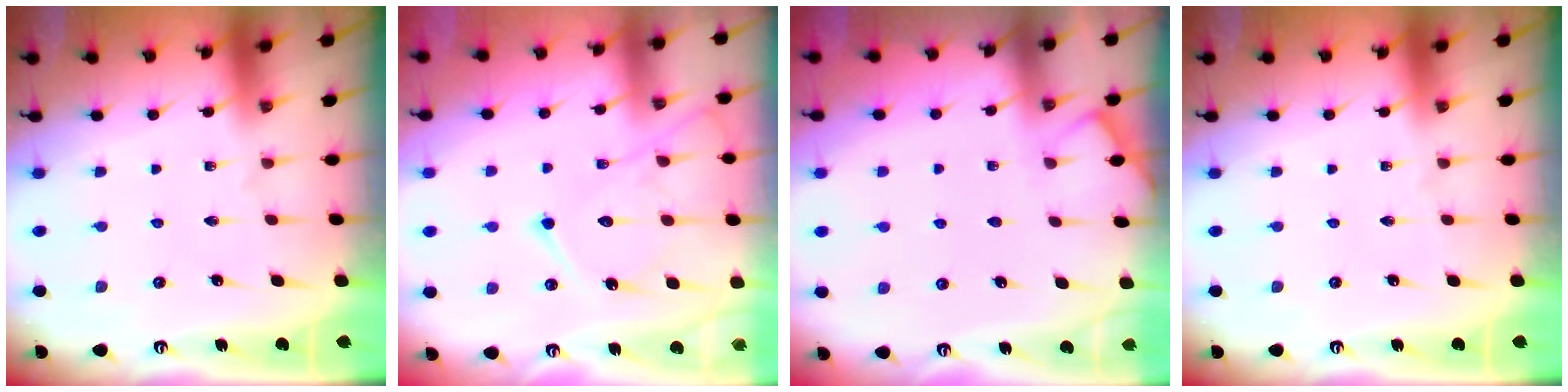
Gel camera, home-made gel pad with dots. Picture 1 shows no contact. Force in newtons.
{"total": 13.9, "press": 13.8, "slide": 1.5}
{"total": 3.6, "press": 3.6, "slide": 0.6}
{"total": 0.0}